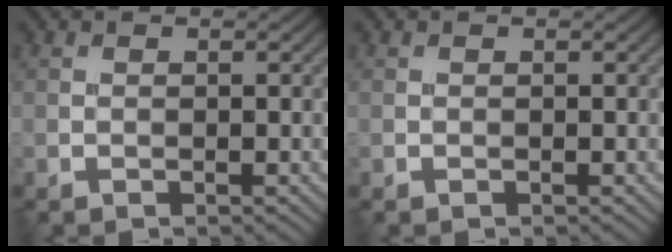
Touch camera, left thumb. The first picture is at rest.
{"total": 0.0}